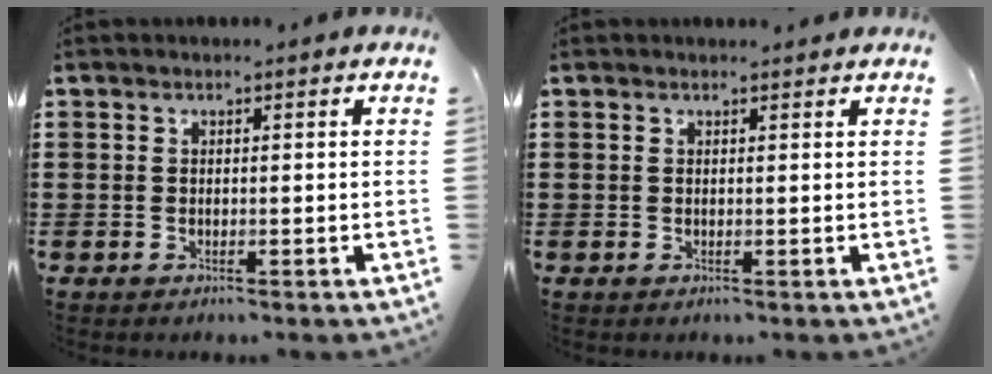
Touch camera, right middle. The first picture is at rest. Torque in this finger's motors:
{"motor_torque": [0.10, -0.07, 0.05, 0.01]}